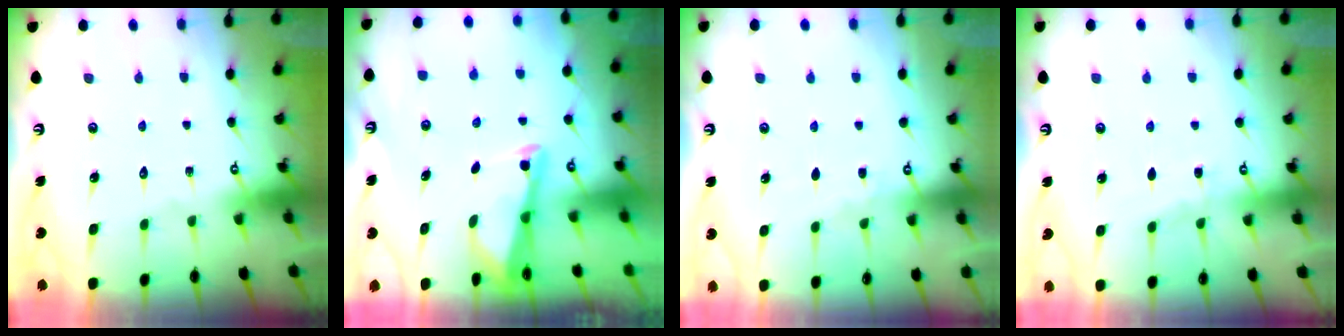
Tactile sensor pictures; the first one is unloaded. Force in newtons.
{"total": 2.6, "press": 2.6, "slide": 0.1}
{"total": 2.9, "press": 2.8, "slide": 0.5}
{"total": 4.0, "press": 4.0, "slide": 0.5}